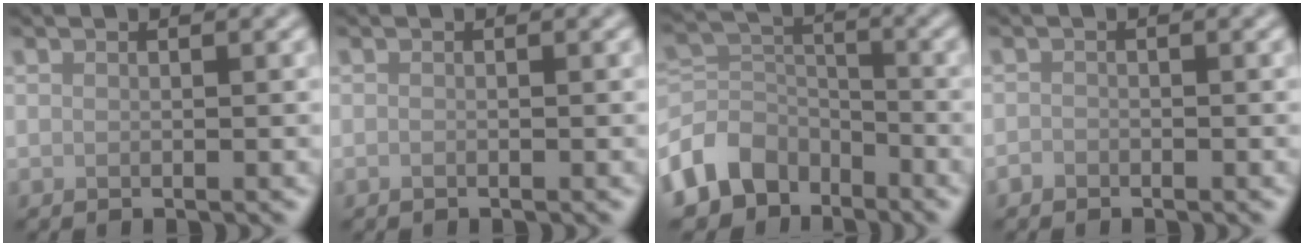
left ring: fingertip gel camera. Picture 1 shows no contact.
{"total": 0.0}
{"total": 6.4, "force": [-4.1, 4.5, 2.1], "torque": [-0.039, -0.005, -0.095]}
{"total": 0.7, "force": [-0.5, 0.5, 0.0], "torque": [0.003, -0.002, -0.011]}